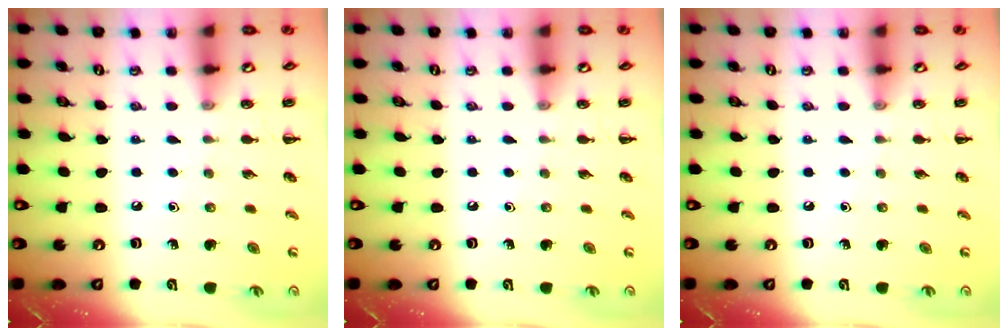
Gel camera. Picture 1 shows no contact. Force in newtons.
{"total": 0.0}
{"total": 0.0}